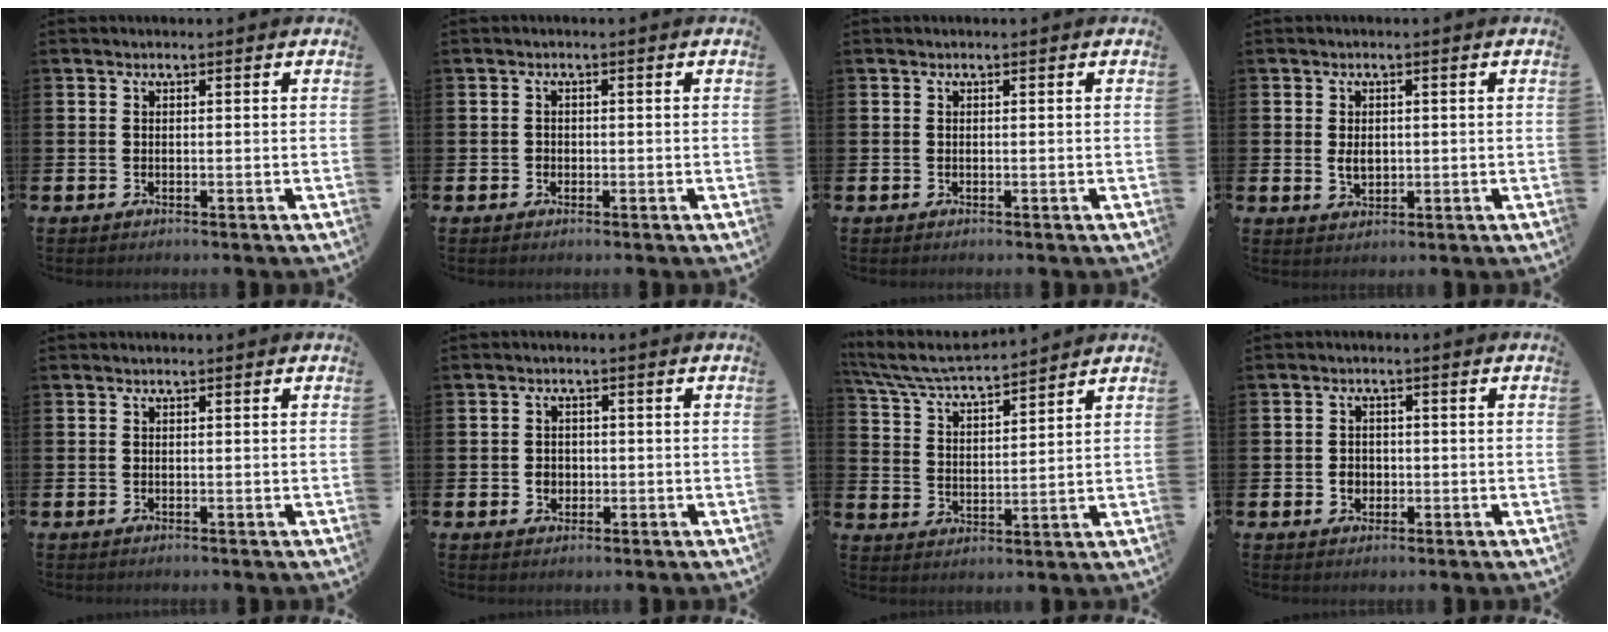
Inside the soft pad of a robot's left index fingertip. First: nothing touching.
{"total": 0.8, "force": [-0.3, 0.7, 0.1], "torque": [-0.004, 0.005, -0.007]}
{"total": 0.0}
{"total": 2.2, "force": [0.2, 1.5, 1.5], "torque": [-0.024, 0.004, 0.001]}
{"total": 0.0}
{"total": 2.0, "force": [-0.3, 1.8, 0.8], "torque": [-0.002, 0.000, -0.013]}
{"total": 6.2, "force": [5.9, 0.5, 1.7], "torque": [-0.062, -0.036, 0.104]}
{"total": 2.0, "force": [-0.5, 1.8, 0.8], "torque": [-0.011, 0.003, -0.014]}